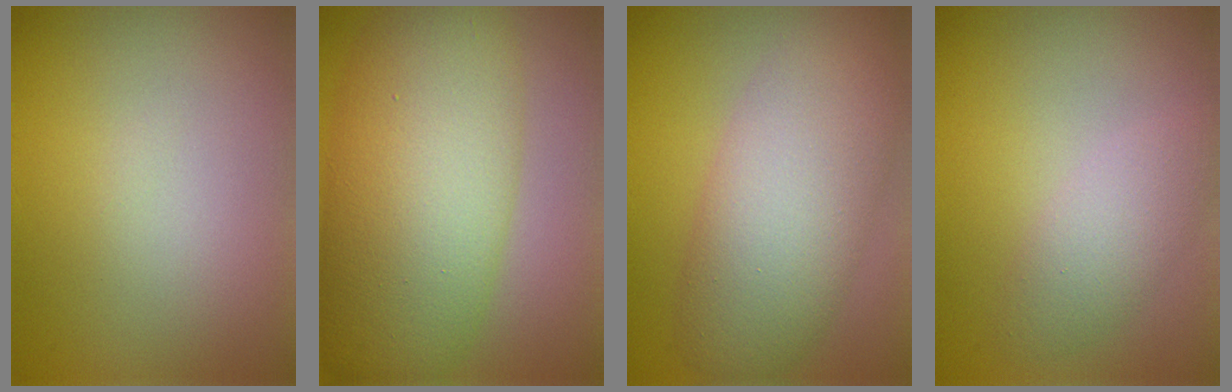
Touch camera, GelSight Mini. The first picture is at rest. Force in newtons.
{"total": 10.4, "press": 10.4, "slide": 0.4}
{"total": 7.3, "press": 7.3, "slide": 0.3}
{"total": 2.7, "press": 2.7, "slide": 0.1}